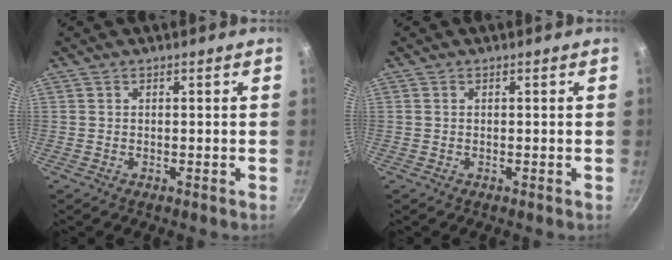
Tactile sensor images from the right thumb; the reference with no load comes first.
{"total": 0.0}